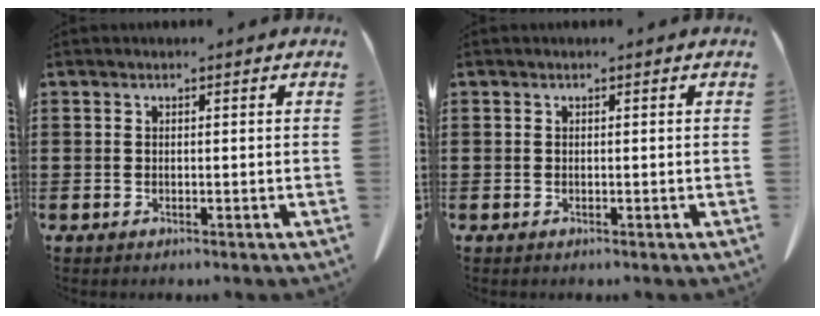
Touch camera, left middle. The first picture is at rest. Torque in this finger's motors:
{"motor_torque": [-0.18, 0.13, 0.03, 0.01]}